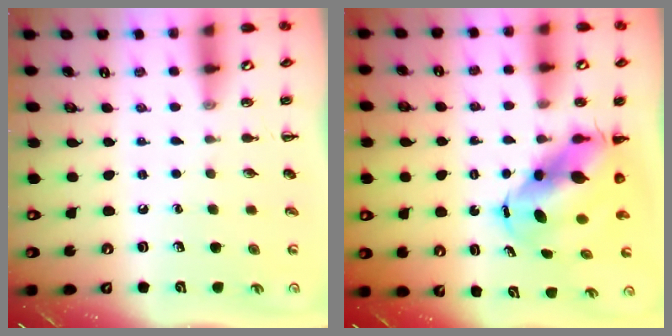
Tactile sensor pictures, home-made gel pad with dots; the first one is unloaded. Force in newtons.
{"total": 8.8, "press": 8.5, "slide": 2.1}